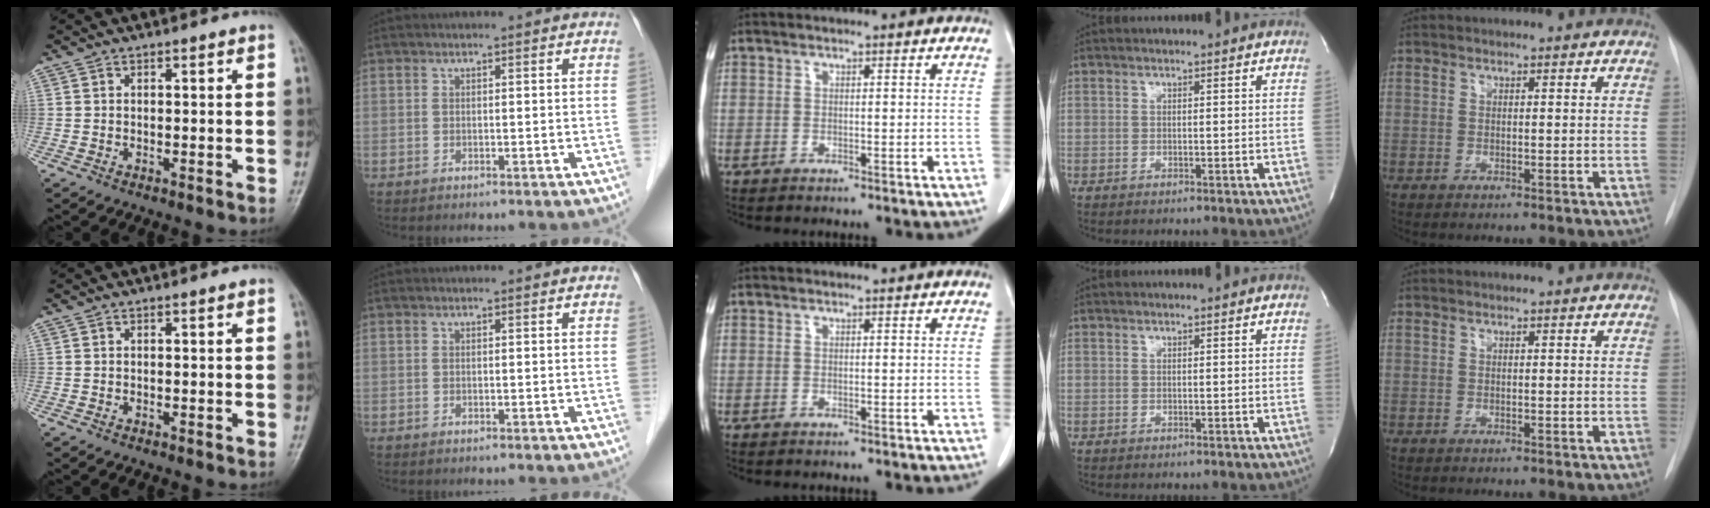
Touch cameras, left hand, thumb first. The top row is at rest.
{}